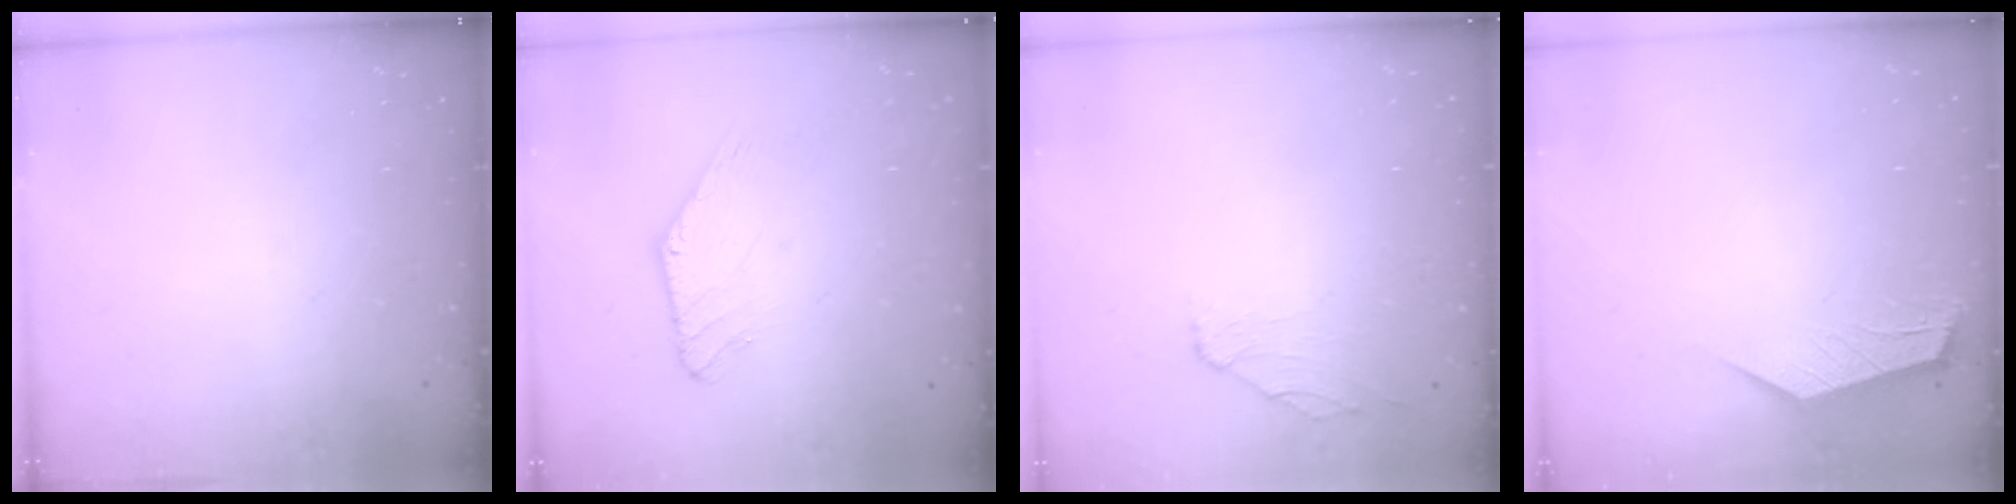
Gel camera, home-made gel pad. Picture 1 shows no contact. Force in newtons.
{"total": 0.9, "press": 0.9, "slide": 0.1}
{"total": 0.9, "press": 0.8, "slide": 0.5}
{"total": 2.2, "press": 2.2, "slide": 0.3}